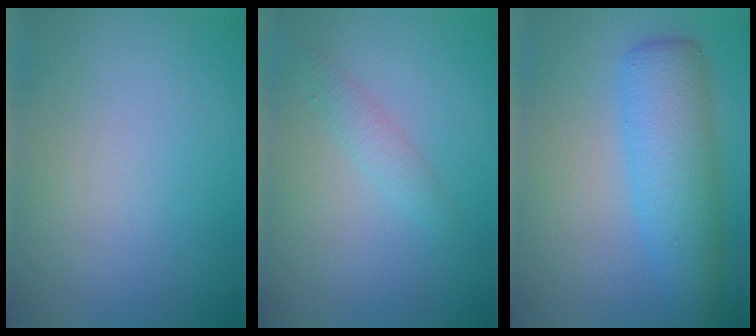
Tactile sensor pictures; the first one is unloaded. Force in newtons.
{"total": 1.4, "press": 1.4, "slide": 0.1}
{"total": 6.1, "press": 6.1, "slide": 0.2}